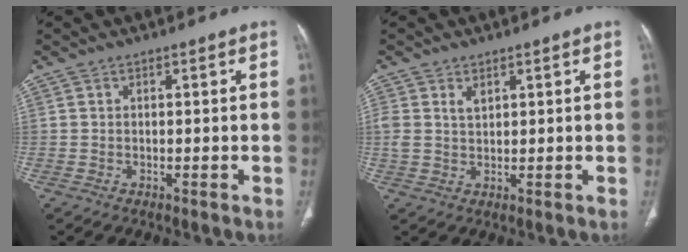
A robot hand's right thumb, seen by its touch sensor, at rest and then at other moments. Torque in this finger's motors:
{"motor_torque": [0.03, 0.02, 0.30, 0.49, 0.09]}